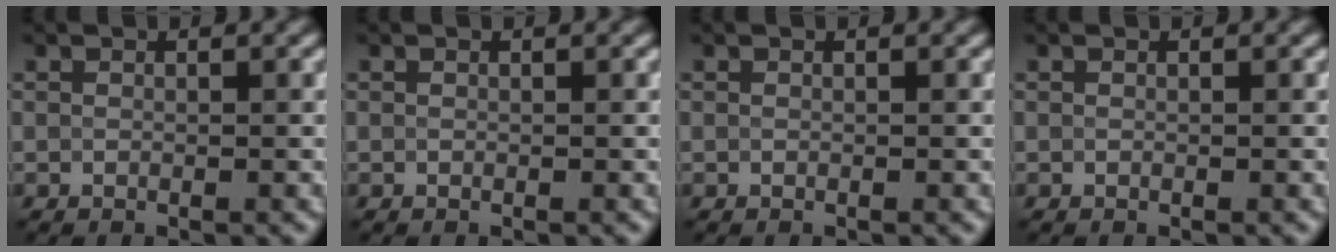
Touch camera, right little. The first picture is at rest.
{"total": 0.0}
{"total": 0.0}
{"total": 0.0}